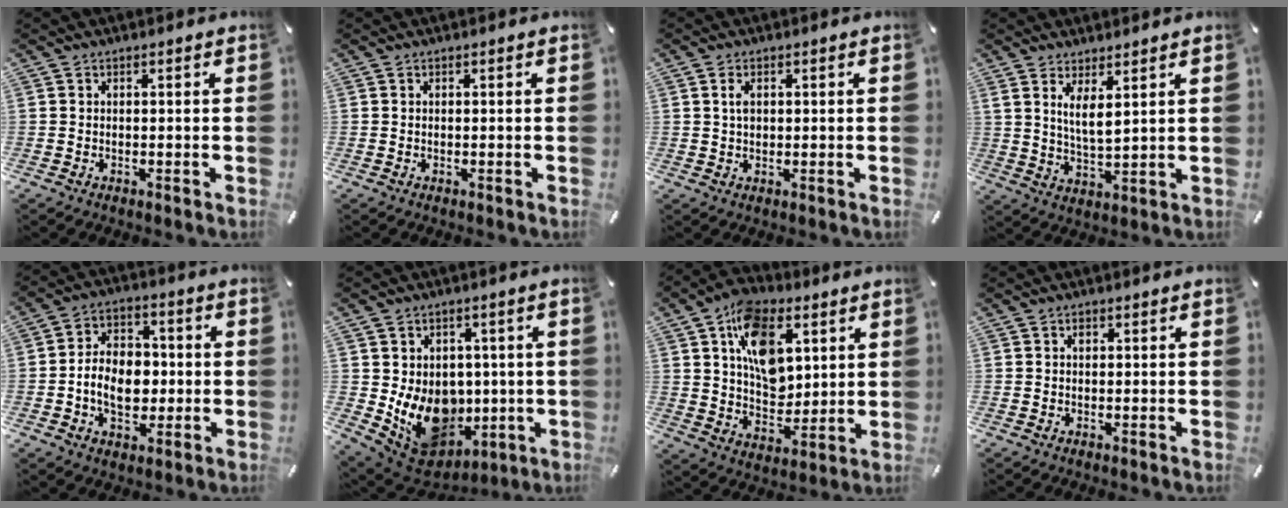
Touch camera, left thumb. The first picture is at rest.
{"total": 0.0}
{"total": 2.5, "force": [0.7, 1.7, 1.7], "torque": [-0.030, 0.005, 0.010]}
{"total": 5.8, "force": [3.5, 1.7, 4.2], "torque": [-0.077, -0.017, 0.060]}
{"total": 10.7, "force": [-1.5, 8.0, 7.0], "torque": [-0.120, 0.018, -0.026]}
{"total": 13.4, "force": [-1.1, 11.6, 6.7], "torque": [-0.118, -0.015, -0.005]}
{"total": 15.6, "force": [5.9, 10.7, 9.7], "torque": [-0.148, -0.003, 0.109]}
{"total": 0.8, "force": [0.2, 0.6, 0.4], "torque": [-0.009, 0.003, 0.004]}